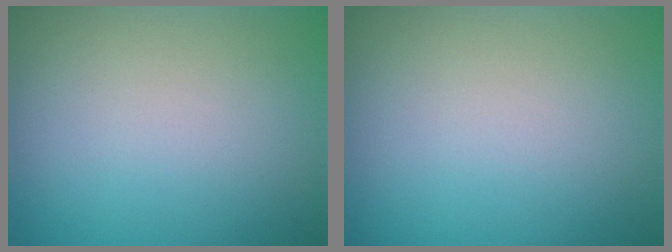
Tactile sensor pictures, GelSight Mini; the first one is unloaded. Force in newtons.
{"total": 0.0}